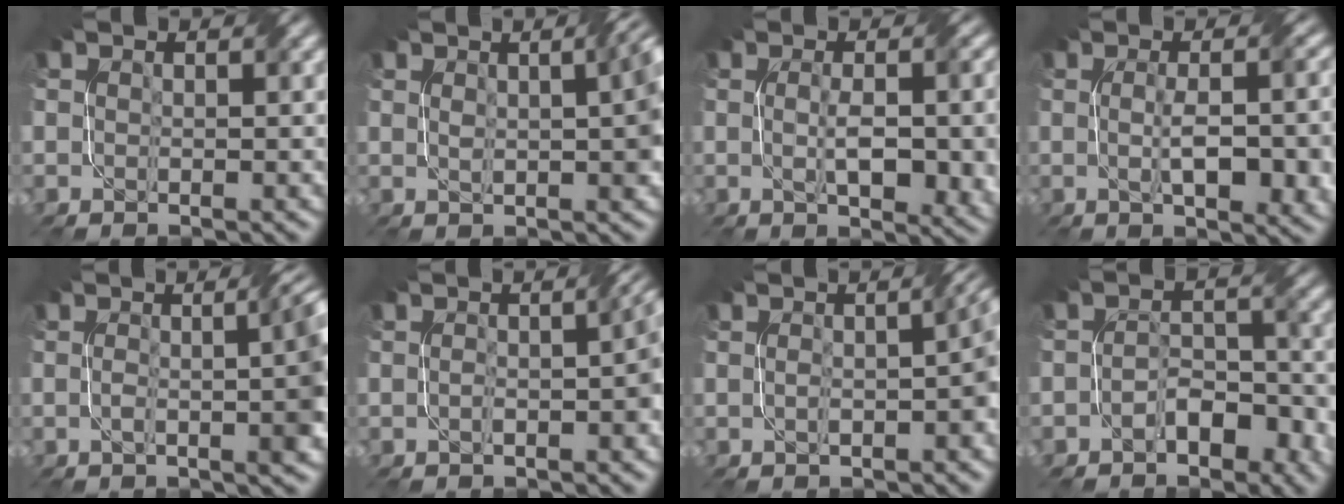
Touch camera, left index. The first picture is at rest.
{"total": 4.6, "force": [0.9, 1.3, 4.3], "torque": [-0.053, 0.012, 0.014]}
{"total": 7.6, "force": [-0.8, 2.5, 7.1], "torque": [-0.107, -0.009, -0.003]}
{"total": 8.3, "force": [-0.9, 2.8, 7.8], "torque": [-0.104, -0.004, -0.007]}
{"total": 7.5, "force": [0.0, 2.7, 7.0], "torque": [-0.063, 0.014, -0.005]}
{"total": 3.3, "force": [-0.6, 0.7, 3.2], "torque": [-0.048, 0.010, -0.010]}
{"total": 4.4, "force": [-0.4, 1.2, 4.2], "torque": [-0.056, 0.005, -0.004]}
{"total": 3.6, "force": [-2.0, 1.9, 2.3], "torque": [-0.035, 0.007, -0.031]}